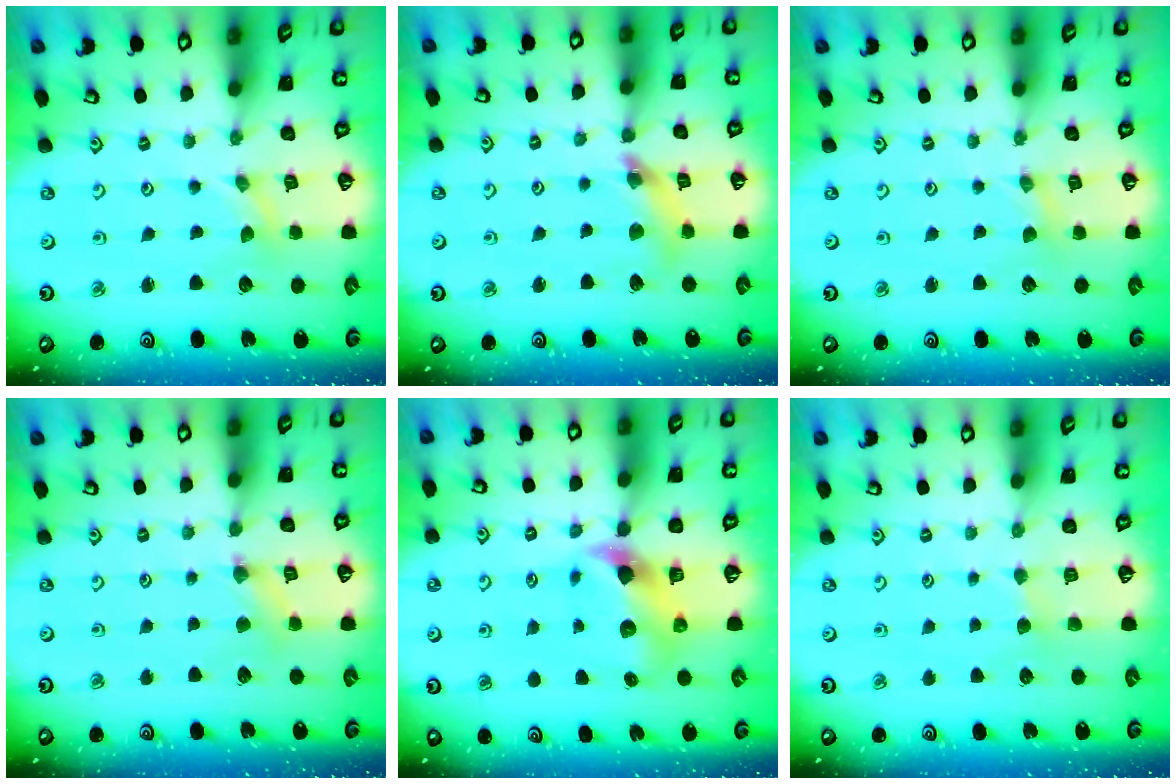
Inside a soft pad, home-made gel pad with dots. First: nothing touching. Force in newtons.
{"total": 10.4, "press": 10.4, "slide": 1.2}
{"total": 0.7, "press": 0.7, "slide": 0.2}
{"total": 3.3, "press": 3.3, "slide": 0.4}
{"total": 7.7, "press": 7.6, "slide": 1.1}
{"total": 2.9, "press": 2.9, "slide": 0.4}